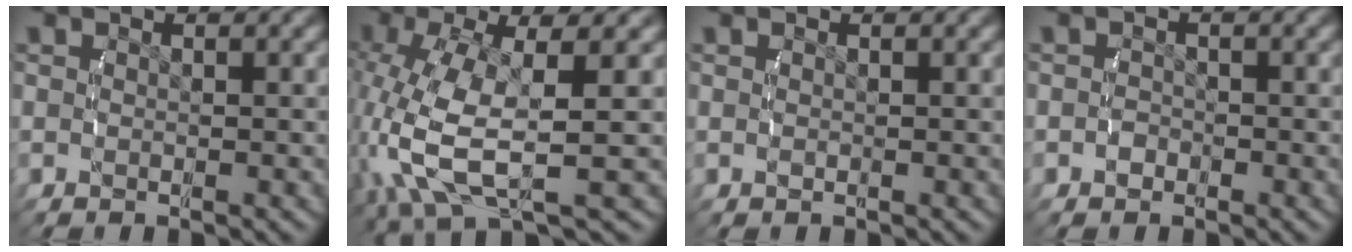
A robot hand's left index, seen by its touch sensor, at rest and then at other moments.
{"total": 8.1, "force": [-1.0, 3.7, 7.1], "torque": [-0.171, -0.037, 0.010]}
{"total": 0.0}
{"total": 0.9, "force": [-0.7, 0.5, 0.0], "torque": [-0.002, -0.004, -0.011]}